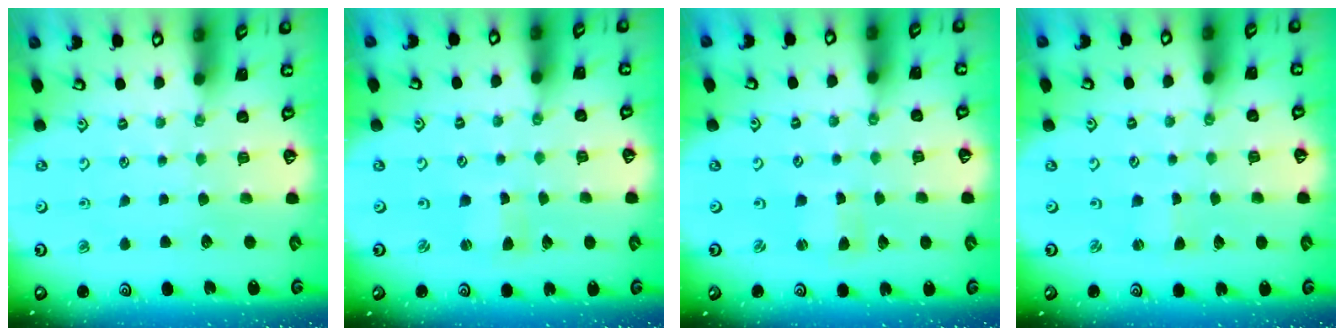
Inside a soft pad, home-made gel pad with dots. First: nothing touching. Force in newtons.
{"total": 1.2, "press": 1.1, "slide": 0.3}
{"total": 1.3, "press": 1.2, "slide": 0.3}
{"total": 0.0}